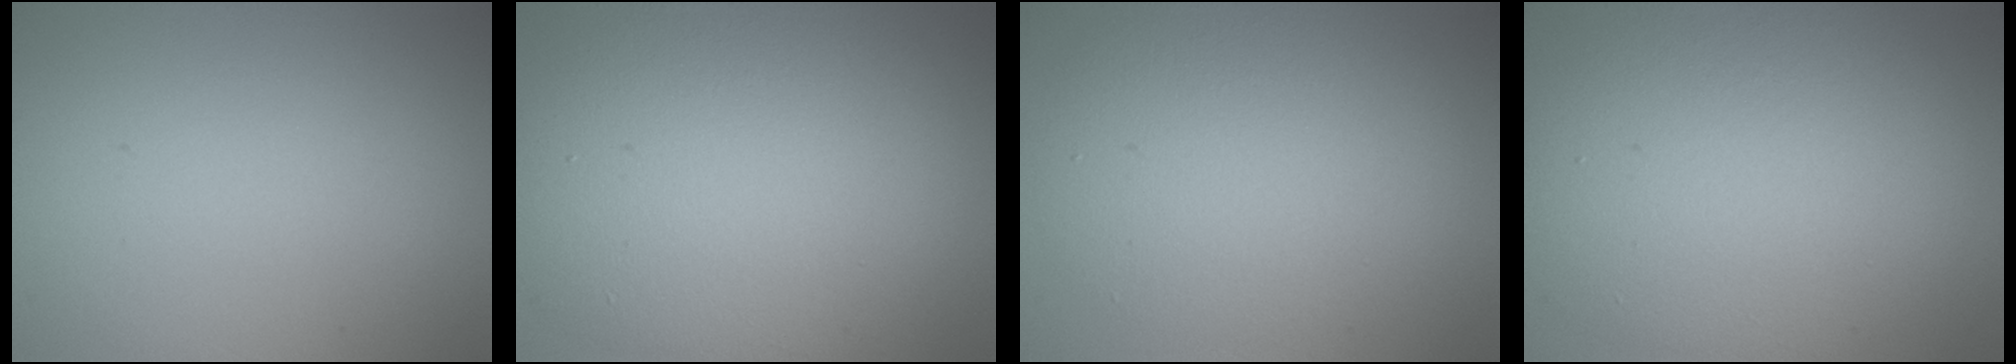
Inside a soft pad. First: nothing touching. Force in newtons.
{"total": 12.5, "press": 12.5, "slide": 0.7}
{"total": 7.1, "press": 7.1, "slide": 0.3}
{"total": 10.5, "press": 10.5, "slide": 1.1}